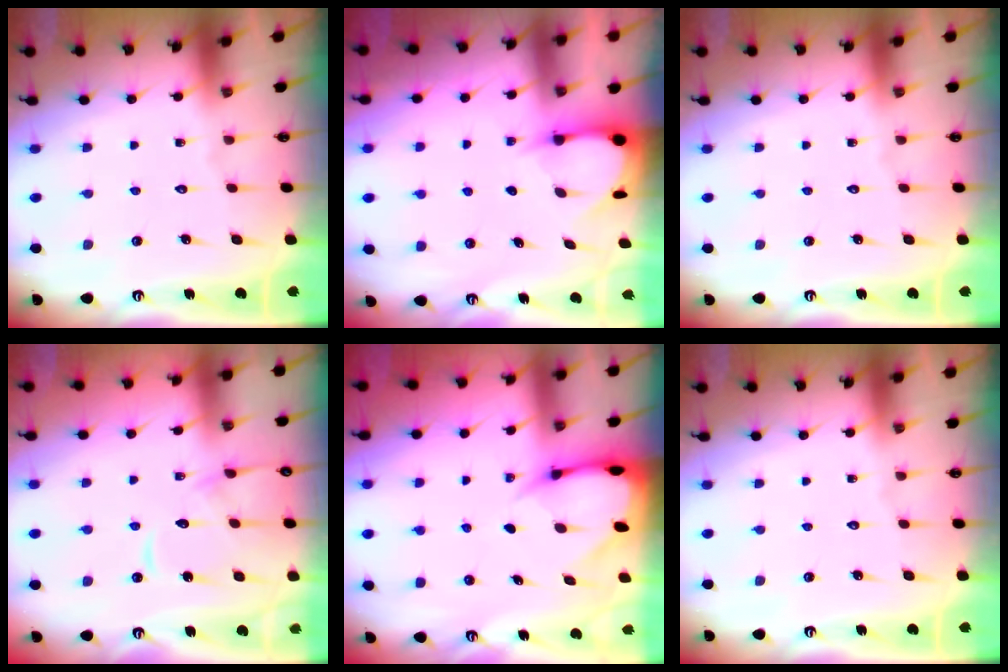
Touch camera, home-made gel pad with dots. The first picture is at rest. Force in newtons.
{"total": 3.5, "press": 3.5, "slide": 0.5}
{"total": 0.0}
{"total": 11.8, "press": 11.7, "slide": 1.0}
{"total": 4.6, "press": 4.5, "slide": 0.7}
{"total": 0.0}